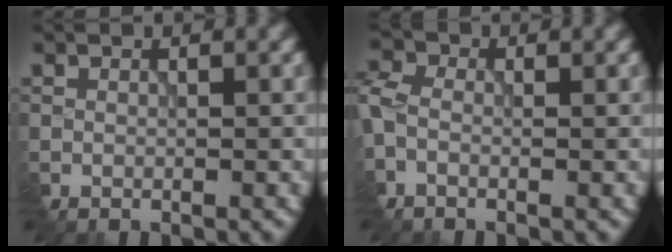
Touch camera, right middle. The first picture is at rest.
{"total": 3.4, "force": [-0.5, 2.6, 2.1], "torque": [-0.051, 0.006, -0.018]}